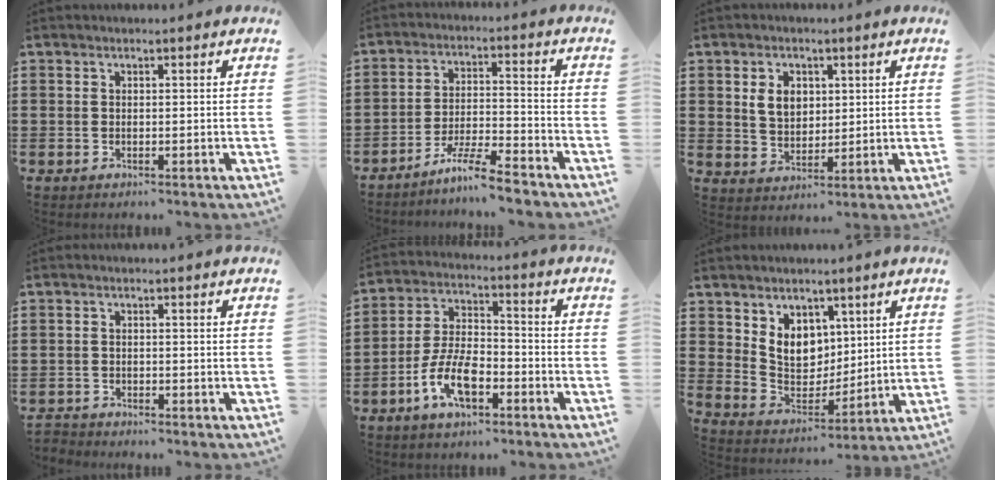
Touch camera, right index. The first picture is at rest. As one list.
[{"total": 7.1, "force": [-6.2, 0.1, 3.4], "torque": [-0.069, -0.003, -0.118]}, {"total": 4.8, "force": [1.3, 3.6, 2.9], "torque": [-0.061, 0.009, 0.019]}, {"total": 1.5, "force": [-1.5, 0.2, -0.2], "torque": [-0.001, 0.003, -0.034]}, {"total": 8.9, "force": [-4.3, 4.1, 6.5], "torque": [-0.153, 0.001, -0.086]}, {"total": 7.6, "force": [3.7, 6.0, 2.8], "torque": [-0.069, -0.008, 0.072]}]